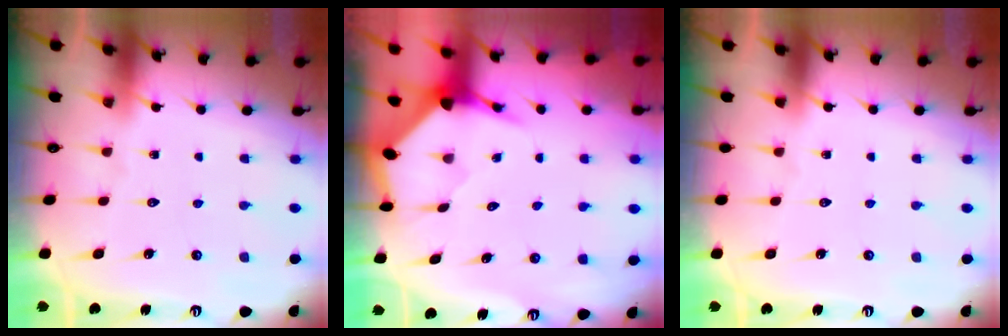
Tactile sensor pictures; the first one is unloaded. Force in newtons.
{"total": 3.6, "press": 3.6, "slide": 0.4}
{"total": 0.0}